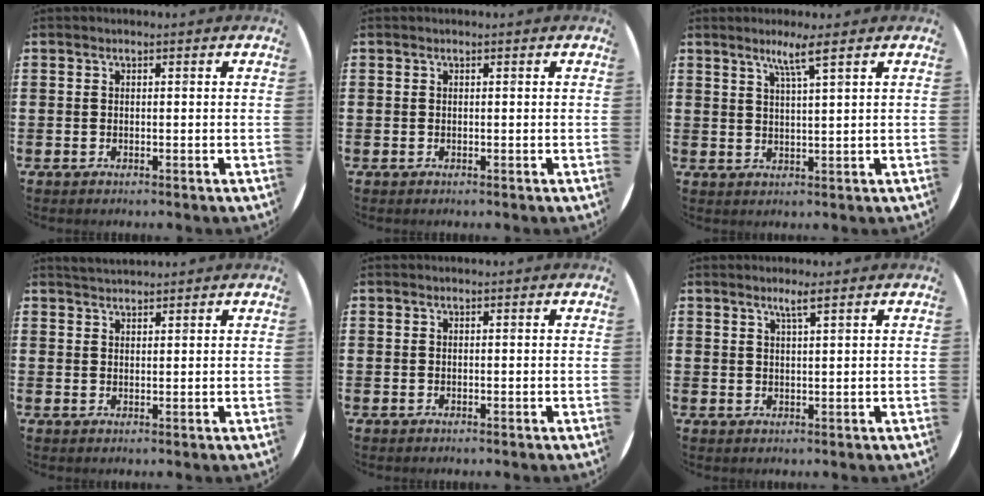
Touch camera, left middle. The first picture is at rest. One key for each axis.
{"total": 0.0}
{"total": 4.1, "fx": 2.8, "fy": -0.4, "fz": 3.0, "tx": -0.065, "ty": 0.003, "tz": 0.046}
{"total": 1.7, "fx": 1.7, "fy": 0.2, "fz": 0.1, "tx": -0.004, "ty": 0.004, "tz": 0.033}
{"total": 0.0}
{"total": 2.2, "fx": 1.6, "fy": -0.1, "fz": 1.5, "tx": -0.031, "ty": 0.000, "tz": 0.028}